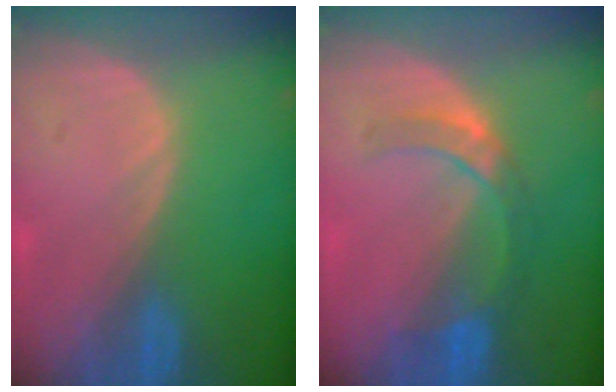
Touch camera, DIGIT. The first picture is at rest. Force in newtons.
{"total": 5.0, "press": 4.9, "slide": 1.0}